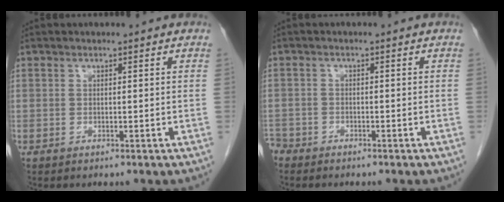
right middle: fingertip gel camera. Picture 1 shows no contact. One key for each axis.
{"total": 3.2, "fx": -2.9, "fy": 1.3, "fz": 0.5, "tx": -0.008, "ty": -0.001, "tz": -0.051}